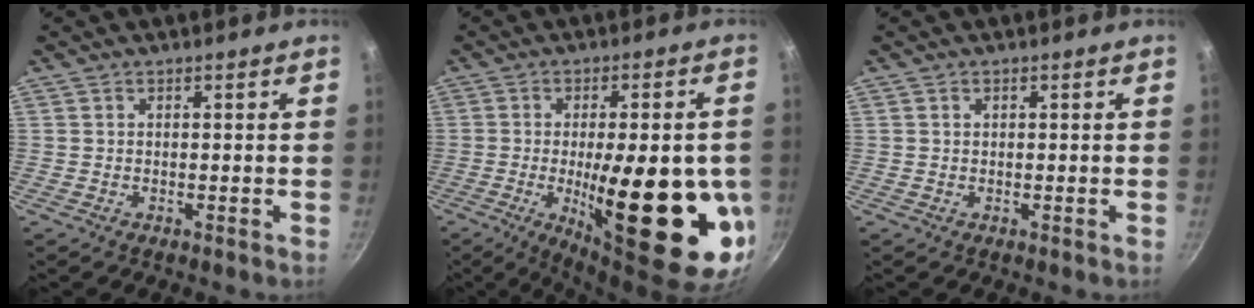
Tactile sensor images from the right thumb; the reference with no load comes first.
{"total": 25.2, "force": [-4.4, 7.8, 23.6], "torque": [-0.321, -0.011, -0.050]}
{"total": 0.6, "force": [0.2, 0.4, 0.3], "torque": [-0.004, 0.004, 0.004]}